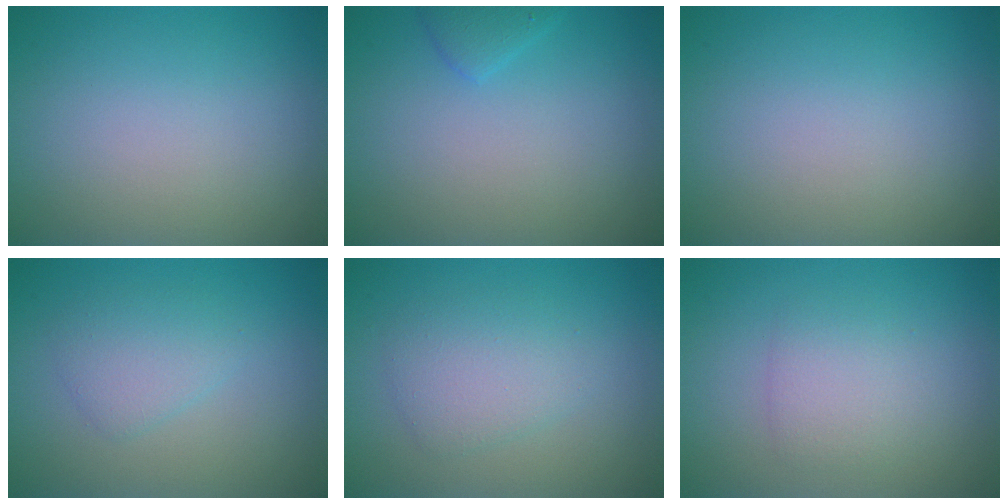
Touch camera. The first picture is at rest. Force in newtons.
{"total": 1.2, "press": 1.2, "slide": 0.2}
{"total": 0.0}
{"total": 2.2, "press": 2.2, "slide": 0.0}
{"total": 2.8, "press": 2.8, "slide": 0.2}
{"total": 2.3, "press": 2.3, "slide": 0.1}